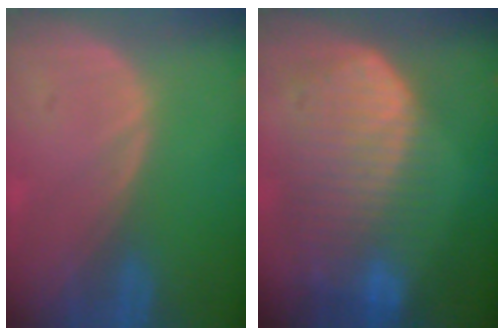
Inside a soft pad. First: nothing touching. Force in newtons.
{"total": 10.2, "press": 8.8, "slide": 5.1}